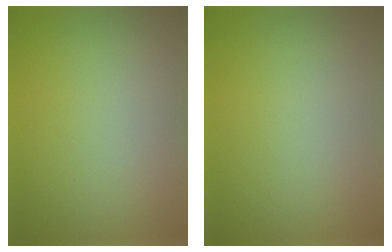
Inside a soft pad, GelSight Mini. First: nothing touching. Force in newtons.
{"total": 0.0}